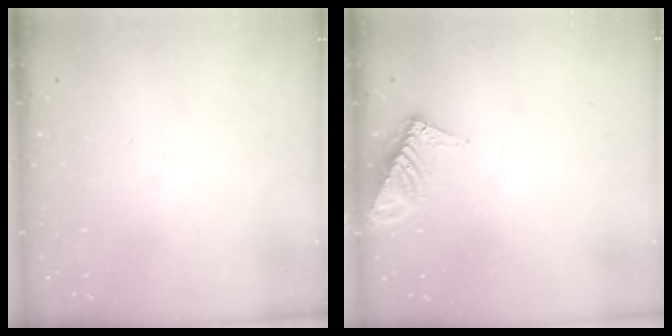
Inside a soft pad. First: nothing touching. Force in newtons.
{"total": 9.0, "press": 8.9, "slide": 1.1}